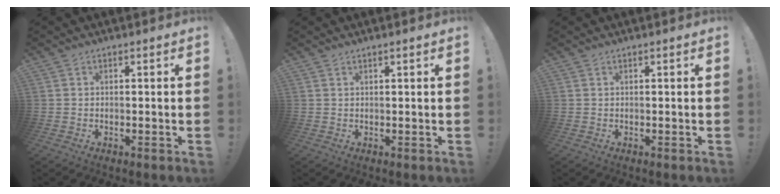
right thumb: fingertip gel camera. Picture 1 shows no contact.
{"total": 0.8, "force": [0.5, -0.2, 0.5], "torque": [-0.006, -0.001, 0.008]}
{"total": 0.0}